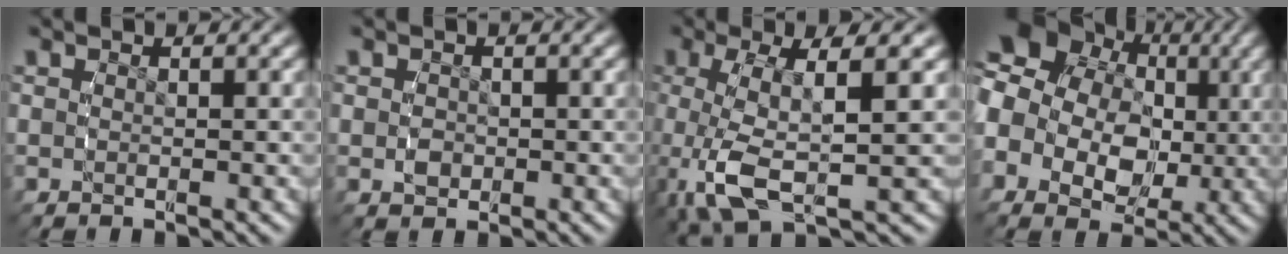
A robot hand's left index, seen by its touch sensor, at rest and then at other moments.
{"total": 0.5, "force": [-0.3, 0.3, 0.3], "torque": [0.002, -0.006, 0.003]}
{"total": 6.9, "force": [-1.6, 3.0, 6.0], "torque": [-0.131, -0.026, -0.005]}
{"total": 13.2, "force": [1.8, 11.1, 6.9], "torque": [-0.127, -0.004, 0.016]}